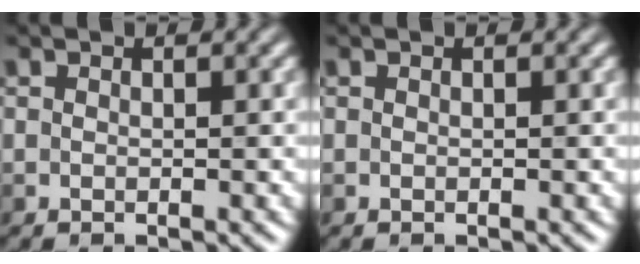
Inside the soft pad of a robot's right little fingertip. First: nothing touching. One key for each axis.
{"total": 0.0}